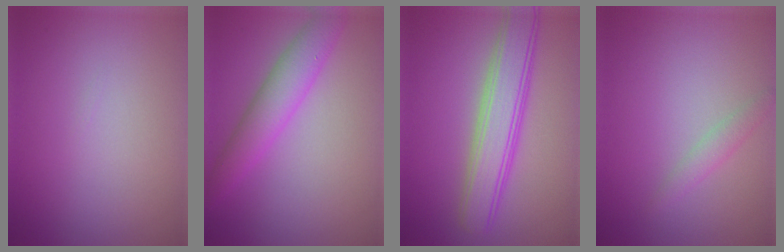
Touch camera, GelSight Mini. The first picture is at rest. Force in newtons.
{"total": 3.9, "press": 3.9, "slide": 0.1}
{"total": 5.6, "press": 5.6, "slide": 0.2}
{"total": 1.3, "press": 1.3, "slide": 0.0}